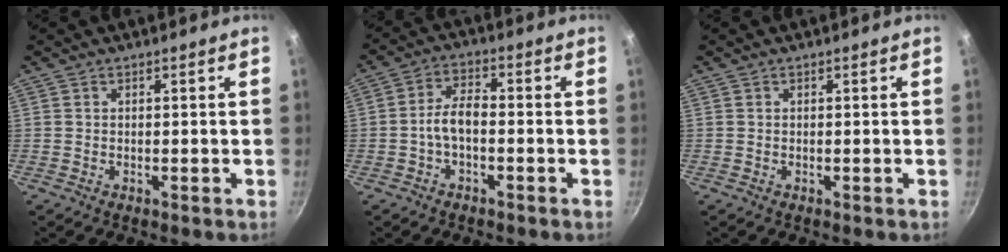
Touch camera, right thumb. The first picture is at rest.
{"total": 5.2, "force": [-1.6, 2.6, 4.3], "torque": [-0.080, 0.029, -0.036]}
{"total": 0.0}